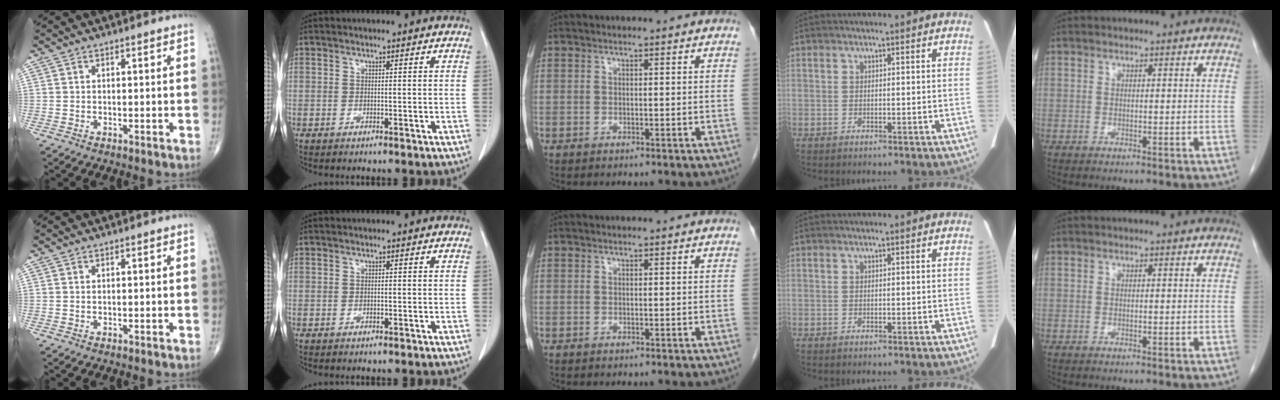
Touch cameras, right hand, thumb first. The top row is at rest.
{}